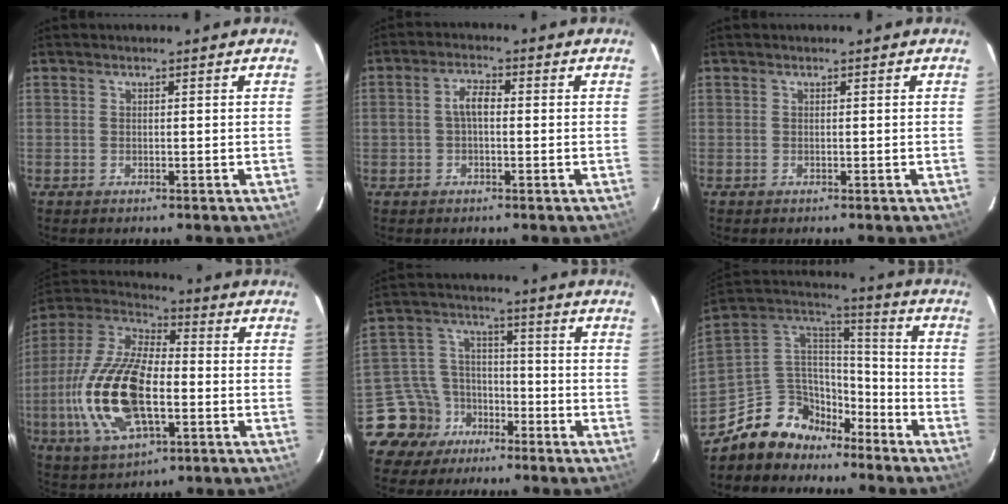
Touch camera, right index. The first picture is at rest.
{"total": 3.4, "force": [-0.2, 1.7, 2.9], "torque": [-0.058, 0.012, -0.003]}
{"total": 0.0}
{"total": 20.6, "force": [-4.2, 9.4, 17.8], "torque": [-0.381, -0.007, -0.077]}
{"total": 9.8, "force": [-6.5, 7.2, 0.6], "torque": [-0.030, 0.044, -0.113]}
{"total": 14.5, "force": [-10.2, 9.4, 4.2], "torque": [-0.109, 0.054, -0.173]}